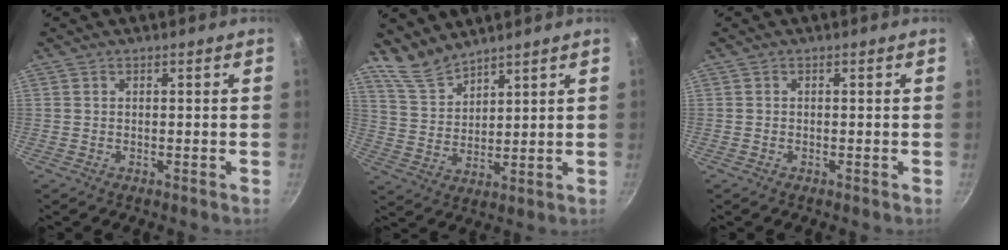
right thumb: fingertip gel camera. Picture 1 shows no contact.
{"total": 6.7, "force": [6.2, 1.9, 1.6], "torque": [-0.024, -0.034, 0.135]}
{"total": 0.0}